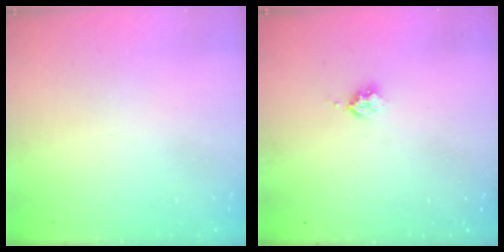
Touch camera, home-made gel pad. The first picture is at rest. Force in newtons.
{"total": 2.5, "press": 2.5, "slide": 0.3}